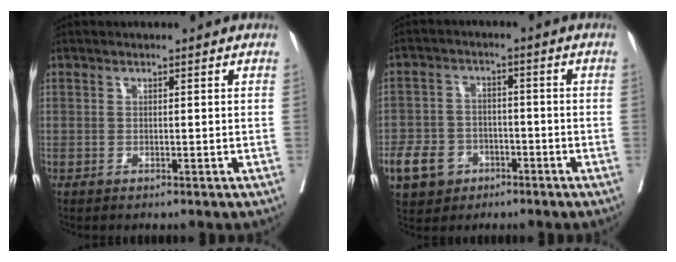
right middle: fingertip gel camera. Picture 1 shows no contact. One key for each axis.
{"total": 7.5, "fx": -3.7, "fy": 5.9, "fz": 2.9, "tx": -0.068, "ty": 0.006, "tz": -0.057}